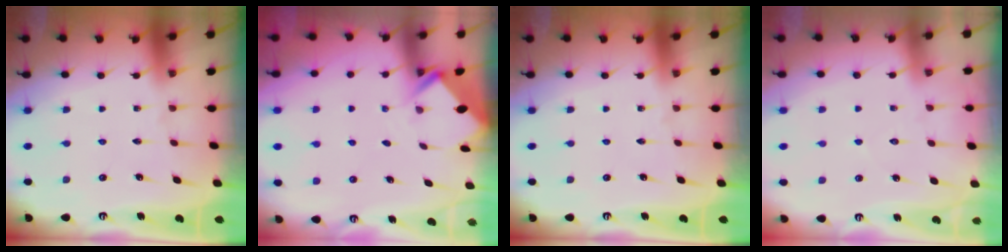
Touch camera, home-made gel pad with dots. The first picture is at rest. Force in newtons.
{"total": 2.7, "press": 2.7, "slide": 0.2}
{"total": 0.0}
{"total": 5.3, "press": 5.2, "slide": 0.6}